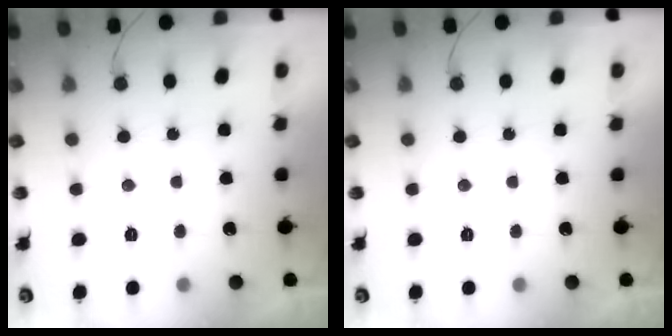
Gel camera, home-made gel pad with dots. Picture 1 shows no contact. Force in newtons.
{"total": 0.0}